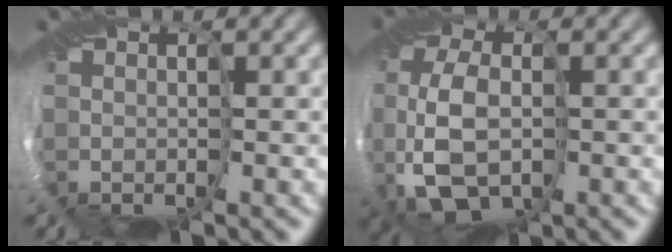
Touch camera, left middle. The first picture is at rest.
{"total": 6.5, "force": [-2.8, 3.5, 4.7], "torque": [-0.102, -0.016, -0.042]}